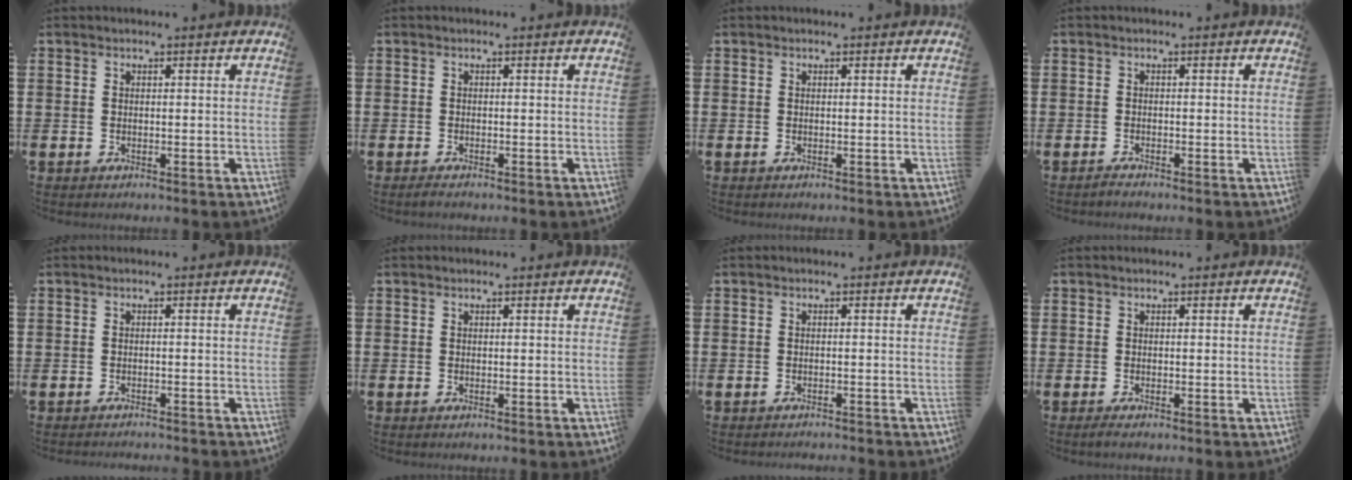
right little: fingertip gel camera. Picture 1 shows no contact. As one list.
[{"total": 0.7, "force": [-0.5, 0.2, 0.5], "torque": [-0.010, -0.002, -0.010]}, {"total": 0.0}, {"total": 0.7, "force": [-0.6, 0.1, 0.3], "torque": [-0.008, -0.003, -0.012]}, {"total": 0.8, "force": [-0.8, -0.1, 0.0], "torque": [-0.001, 0.000, -0.016]}, {"total": 0.0}, {"total": 0.6, "force": [-0.6, -0.1, -0.1], "torque": [0.001, -0.001, -0.013]}, {"total": 0.7, "force": [-0.3, 0.1, 0.7], "torque": [-0.012, -0.002, -0.006]}]